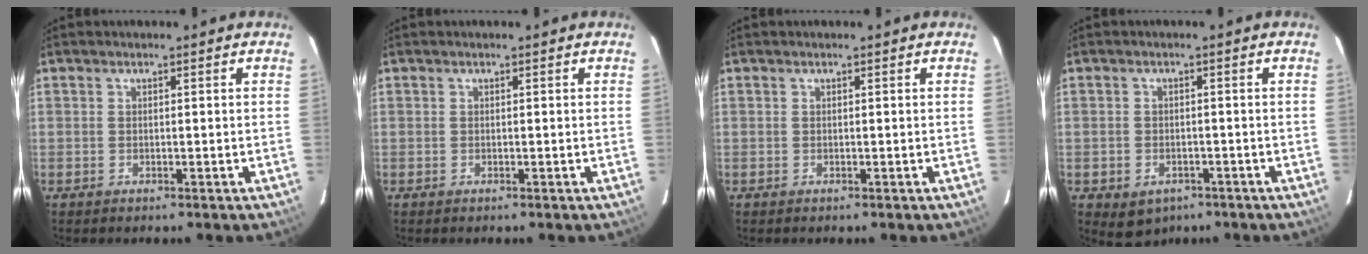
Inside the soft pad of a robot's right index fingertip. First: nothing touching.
{"total": 0.0}
{"total": 0.0}
{"total": 5.3, "force": [-2.8, 4.0, 1.9], "torque": [-0.041, -0.002, -0.028]}